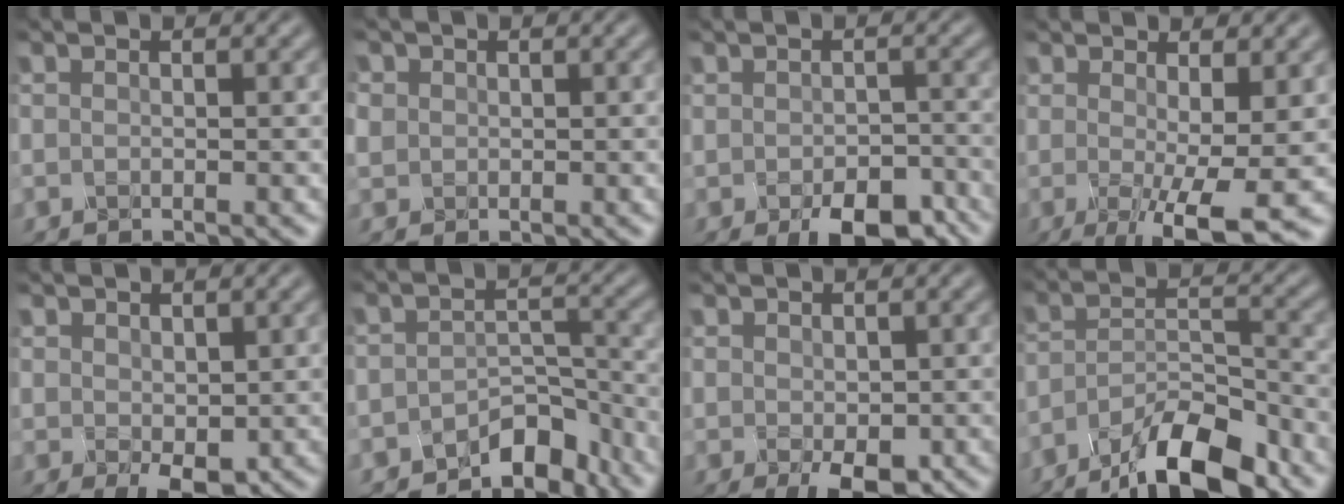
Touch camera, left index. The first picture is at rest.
{"total": 1.2, "force": [0.4, 1.1, 0.0], "torque": [-0.003, -0.003, 0.008]}
{"total": 5.0, "force": [-2.8, 2.5, 3.2], "torque": [-0.043, -0.012, -0.035]}
{"total": 7.1, "force": [-1.2, 1.6, 6.8], "torque": [-0.094, -0.016, -0.016]}
{"total": 2.4, "force": [0.5, 1.4, 1.8], "torque": [-0.035, -0.009, 0.017]}
{"total": 4.8, "force": [-4.0, 2.2, 1.7], "torque": [-0.011, -0.002, -0.066]}
{"total": 2.6, "force": [-0.7, 1.4, 2.0], "torque": [-0.036, -0.009, -0.002]}
{"total": 7.9, "force": [-5.9, 1.9, 4.8], "torque": [-0.083, 0.001, -0.104]}